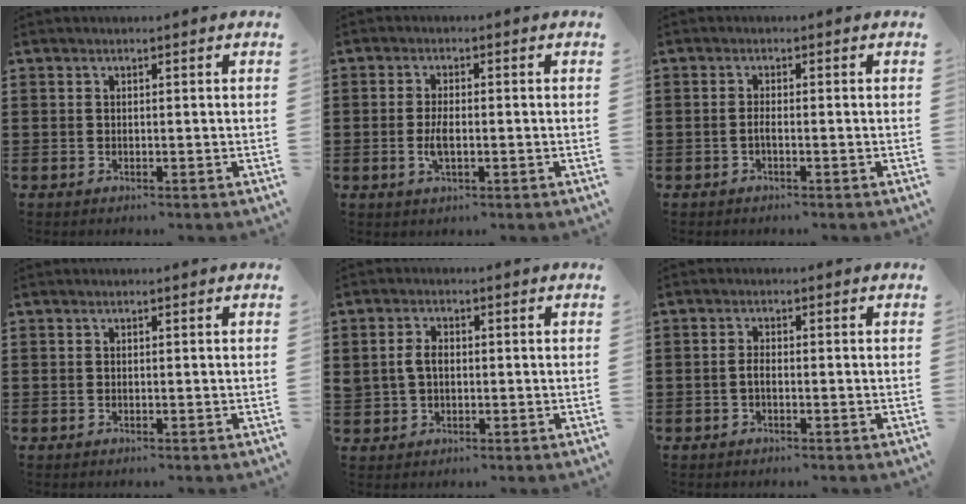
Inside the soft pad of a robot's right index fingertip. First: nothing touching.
{"total": 3.3, "force": [-0.6, 1.2, 3.0], "torque": [-0.069, -0.003, -0.016]}
{"total": 1.2, "force": [-0.7, 0.1, 1.0], "torque": [-0.026, -0.005, -0.015]}
{"total": 0.0}
{"total": 3.0, "force": [0.1, 2.1, 2.2], "torque": [-0.054, 0.006, -0.002]}
{"total": 1.4, "force": [-0.6, 0.5, 1.2], "torque": [-0.031, -0.002, -0.014]}